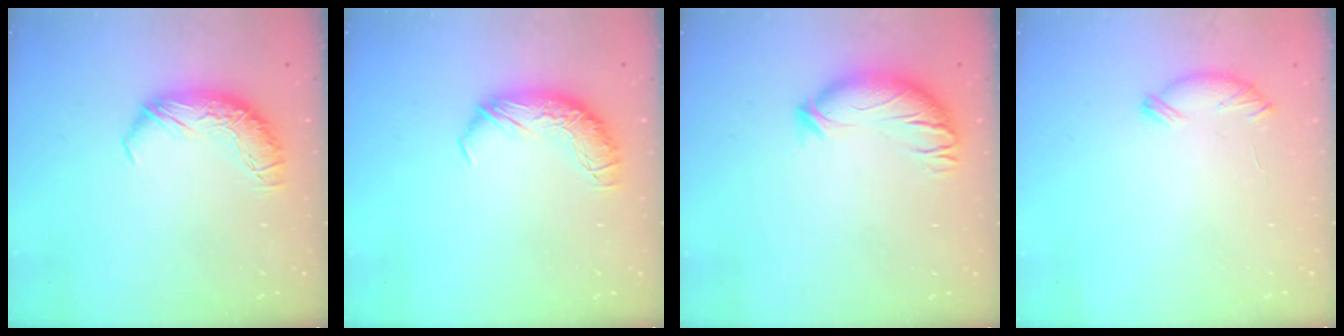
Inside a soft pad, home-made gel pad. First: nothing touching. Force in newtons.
{"total": 0.0}
{"total": 2.8, "press": 2.0, "slide": 2.0}
{"total": 6.8, "press": 6.8, "slide": 0.3}